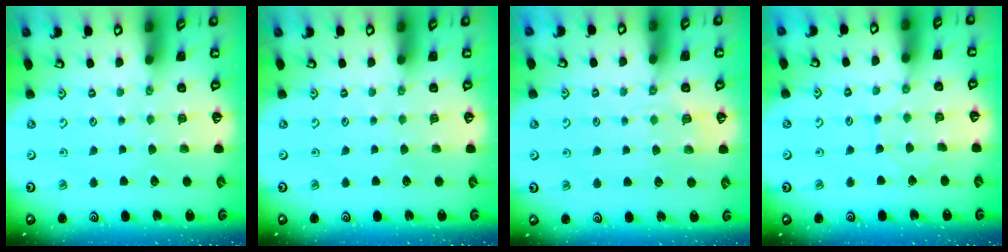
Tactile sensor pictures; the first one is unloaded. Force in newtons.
{"total": 0.0}
{"total": 2.8, "press": 2.5, "slide": 1.3}
{"total": 3.8, "press": 3.8, "slide": 0.4}